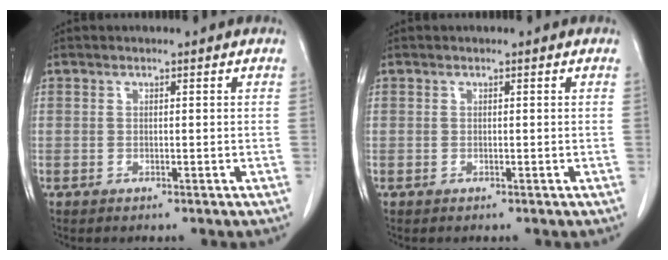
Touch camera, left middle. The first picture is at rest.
{"total": 0.0}